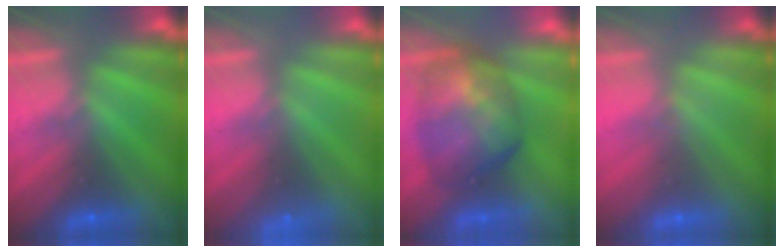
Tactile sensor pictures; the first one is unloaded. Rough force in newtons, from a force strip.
{"total": 2.2}
{"total": 6.1}
{"total": 1.9}